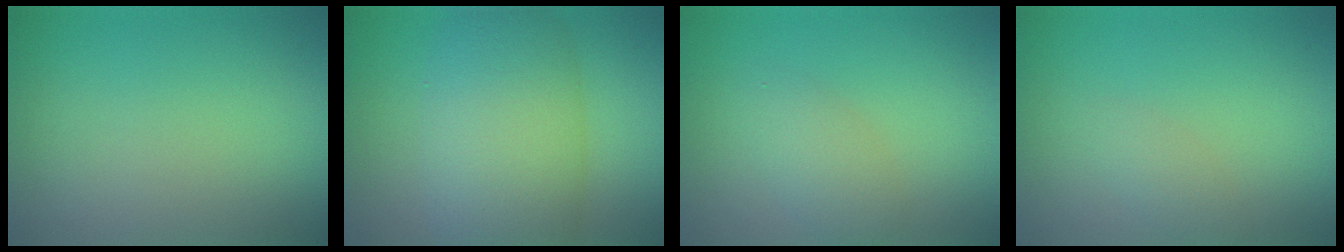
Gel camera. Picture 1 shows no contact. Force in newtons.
{"total": 9.8, "press": 9.8, "slide": 0.4}
{"total": 2.6, "press": 2.6, "slide": 0.1}
{"total": 1.4, "press": 1.4, "slide": 0.1}